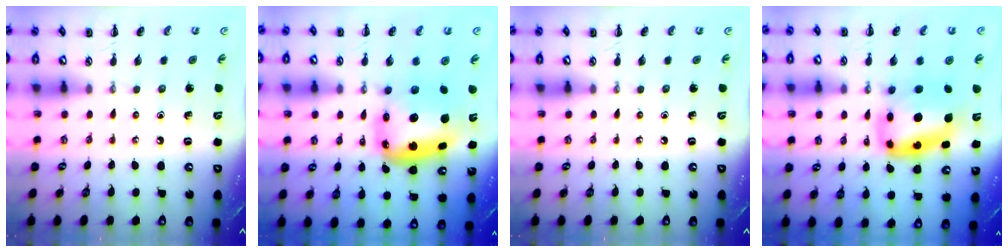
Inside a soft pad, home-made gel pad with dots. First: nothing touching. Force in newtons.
{"total": 9.0, "press": 8.6, "slide": 2.6}
{"total": 0.0}
{"total": 11.7, "press": 11.4, "slide": 2.9}